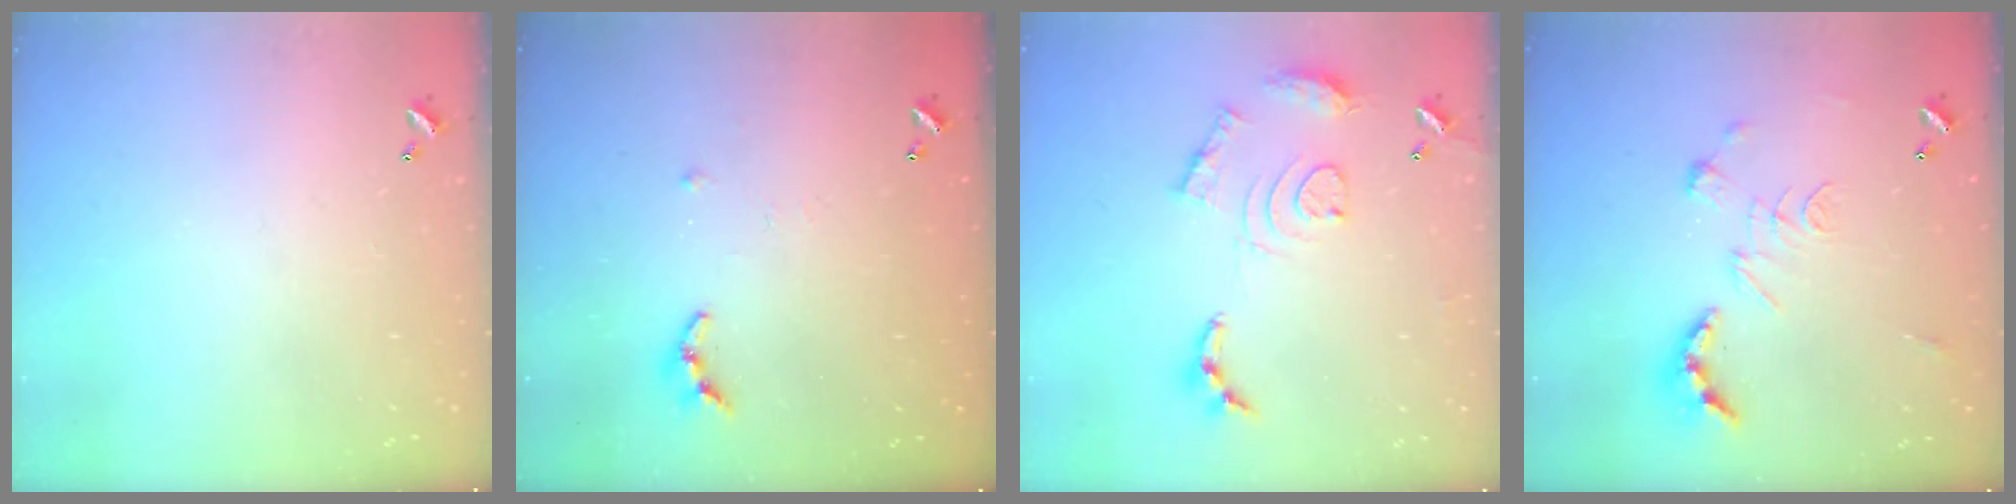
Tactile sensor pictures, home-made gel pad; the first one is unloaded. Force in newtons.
{"total": 6.4, "press": 6.4, "slide": 0.5}
{"total": 13.0, "press": 12.9, "slide": 1.1}
{"total": 2.5, "press": 2.0, "slide": 1.5}